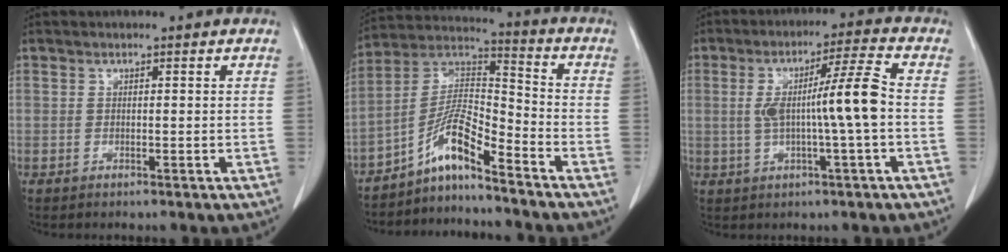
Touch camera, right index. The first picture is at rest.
{"total": 8.7, "force": [-6.3, 0.9, 6.0], "torque": [-0.123, 0.020, -0.117]}
{"total": 9.3, "force": [-0.5, -0.5, 9.2], "torque": [-0.163, 0.014, -0.008]}